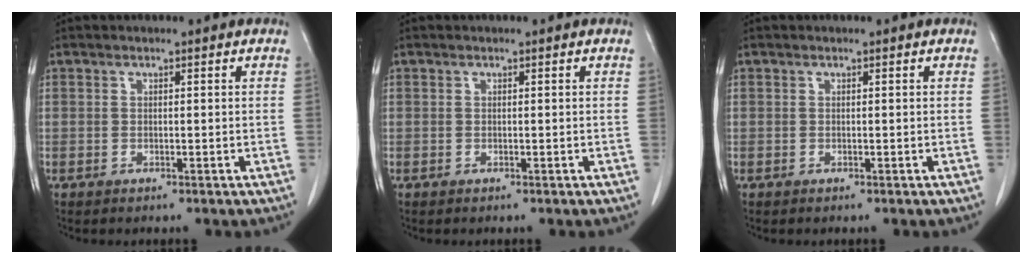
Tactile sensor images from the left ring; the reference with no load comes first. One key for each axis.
{"total": 0.0}
{"total": 0.0}